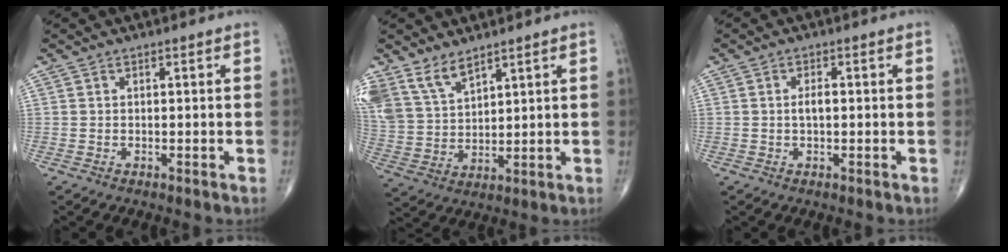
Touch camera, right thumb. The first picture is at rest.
{"total": 8.8, "force": [6.5, 4.1, 4.3], "torque": [-0.078, -0.027, 0.149]}
{"total": 1.9, "force": [-0.1, 0.9, 1.7], "torque": [-0.032, 0.003, -0.003]}